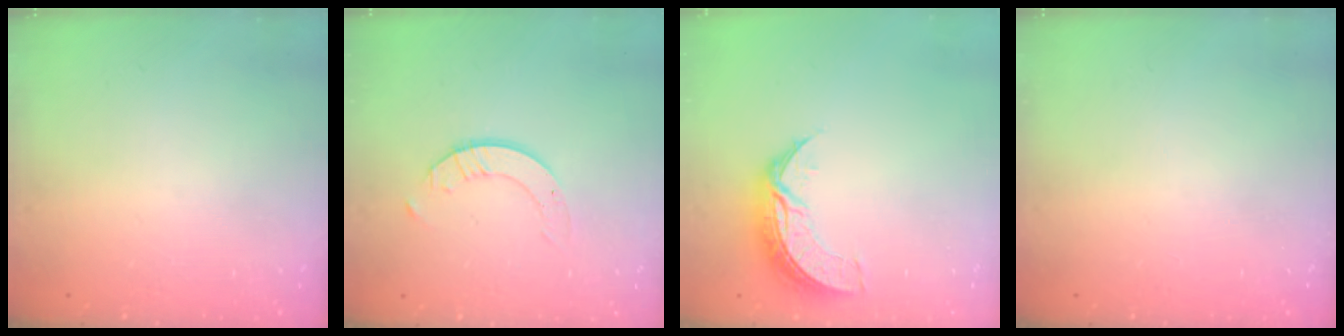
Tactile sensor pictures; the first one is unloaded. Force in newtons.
{"total": 2.0, "press": 2.0, "slide": 0.2}
{"total": 8.4, "press": 8.4, "slide": 0.2}
{"total": 0.0}